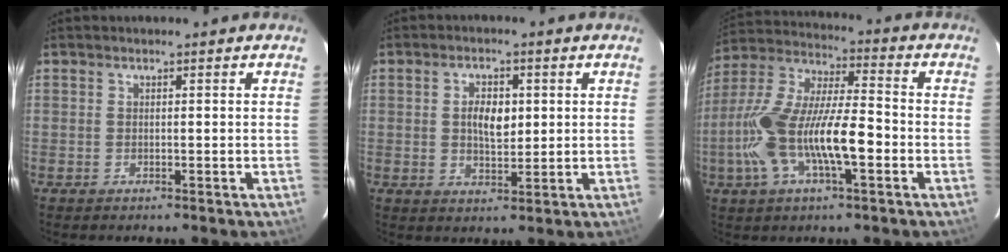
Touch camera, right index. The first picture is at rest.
{"total": 5.3, "force": [0.8, 2.9, 4.4], "torque": [-0.078, 0.004, 0.016]}
{"total": 18.1, "force": [-4.9, 5.1, 16.7], "torque": [-0.329, -0.006, -0.094]}